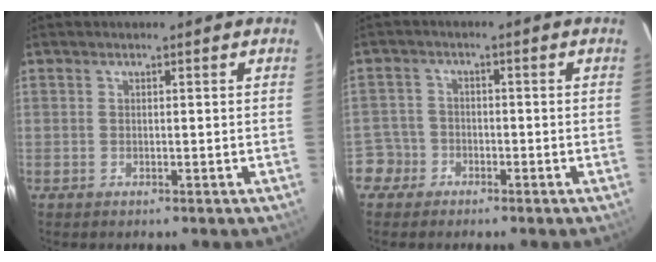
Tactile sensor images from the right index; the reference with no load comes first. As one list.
[{"total": 4.2, "force": [-2.3, 3.5, -0.4], "torque": [0.012, 0.025, -0.045]}]